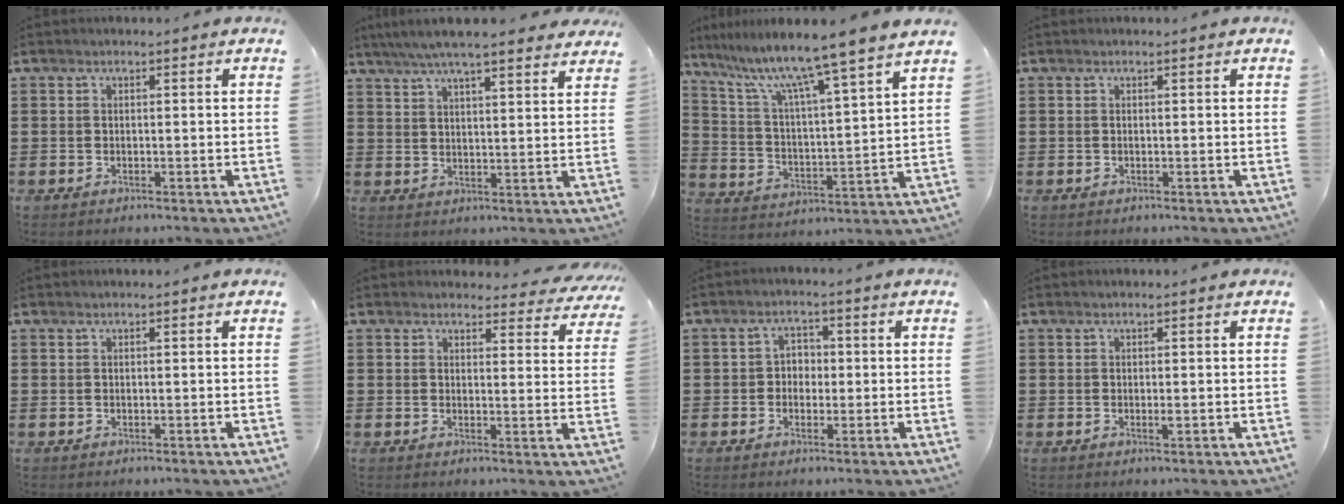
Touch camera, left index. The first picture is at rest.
{"total": 5.9, "force": [5.2, 0.7, 2.7], "torque": [-0.068, -0.010, 0.094]}
{"total": 9.1, "force": [7.7, -1.3, 4.7], "torque": [-0.123, -0.062, 0.120]}
{"total": 0.0}
{"total": 0.0}
{"total": 3.5, "force": [3.3, 0.8, 0.8], "torque": [-0.012, -0.018, 0.057]}
{"total": 2.7, "force": [-0.4, 2.3, 1.4], "torque": [-0.035, 0.009, -0.013]}
{"total": 0.9, "force": [0.0, 0.1, 0.9], "torque": [-0.017, -0.005, 0.002]}